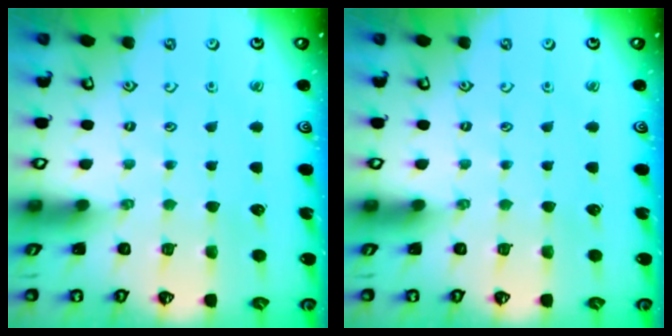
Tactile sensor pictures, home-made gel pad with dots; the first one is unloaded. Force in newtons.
{"total": 0.0}